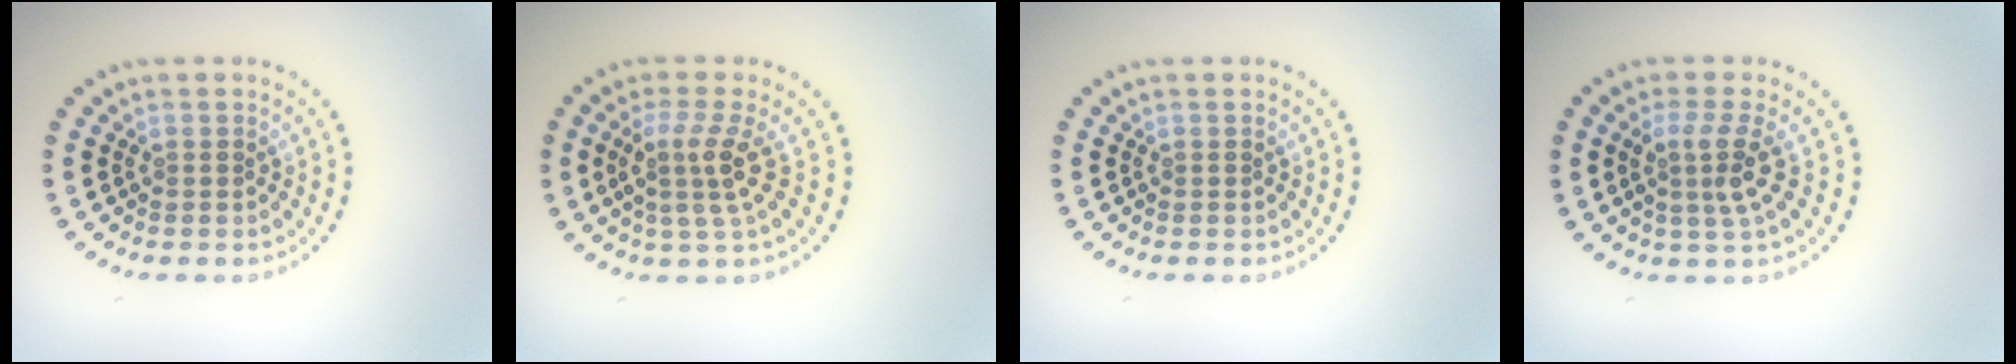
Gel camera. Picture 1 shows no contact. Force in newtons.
{"total": 3.0, "press": 2.2, "slide": 2.0}
{"total": 0.0}
{"total": 2.7, "press": 2.0, "slide": 1.8}